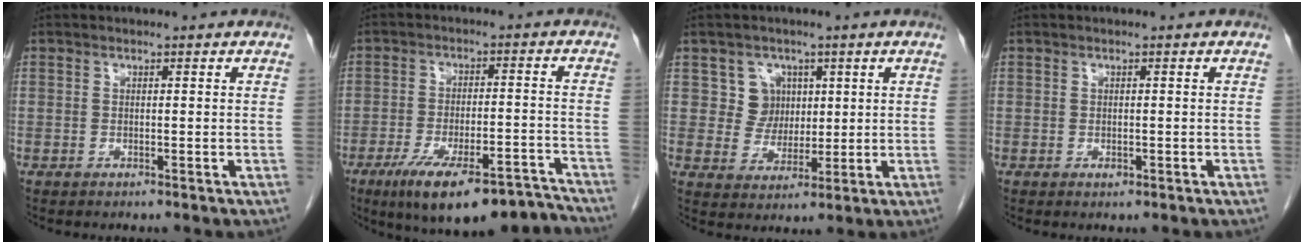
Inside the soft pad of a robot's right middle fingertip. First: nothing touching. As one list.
[{"total": 16.0, "force": [-12.9, 3.5, 8.9], "torque": [-0.113, 0.019, -0.195]}, {"total": 4.9, "force": [1.7, 4.5, 0.5], "torque": [-0.007, 0.009, 0.035]}, {"total": 0.6, "force": [-0.3, 0.4, 0.4], "torque": [-0.007, 0.000, -0.003]}]